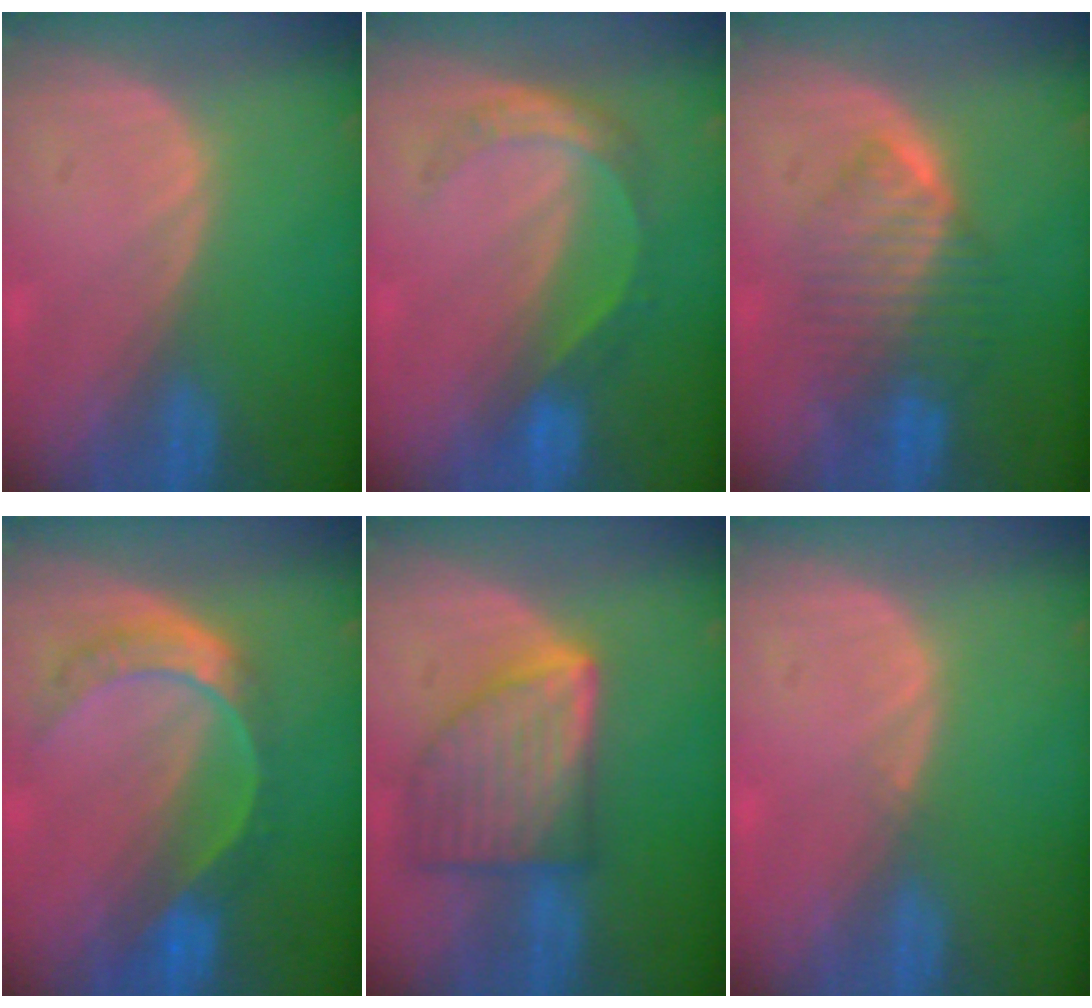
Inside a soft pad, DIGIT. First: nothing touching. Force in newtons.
{"total": 5.7, "press": 4.8, "slide": 3.0}
{"total": 6.6, "press": 6.6, "slide": 0.2}
{"total": 7.9, "press": 6.5, "slide": 4.4}
{"total": 8.8, "press": 8.8, "slide": 0.5}
{"total": 0.6, "press": 0.5, "slide": 0.4}